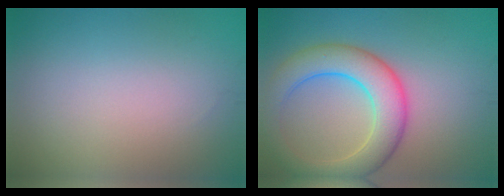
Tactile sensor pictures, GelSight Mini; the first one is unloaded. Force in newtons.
{"total": 7.2, "press": 7.2, "slide": 0.5}